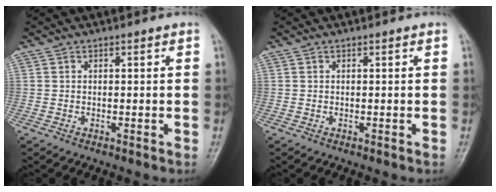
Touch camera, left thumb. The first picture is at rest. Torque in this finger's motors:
{"motor_torque": [0.00, 0.00, -0.01, -0.10, 0.00]}